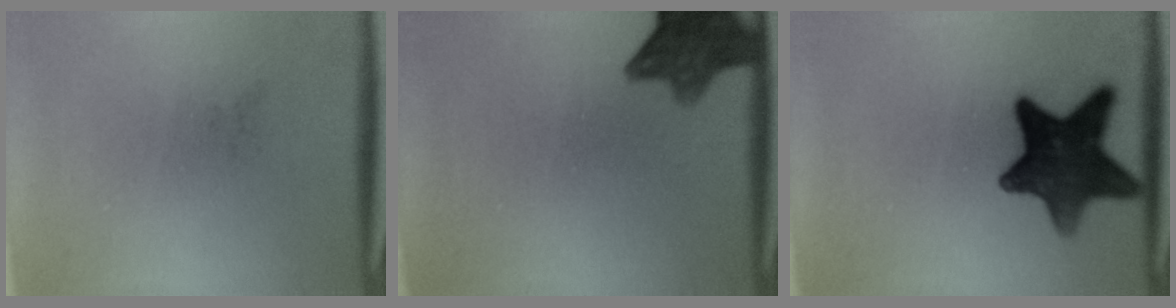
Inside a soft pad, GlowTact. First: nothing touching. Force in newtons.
{"total": 9.8}
{"total": 13.3}